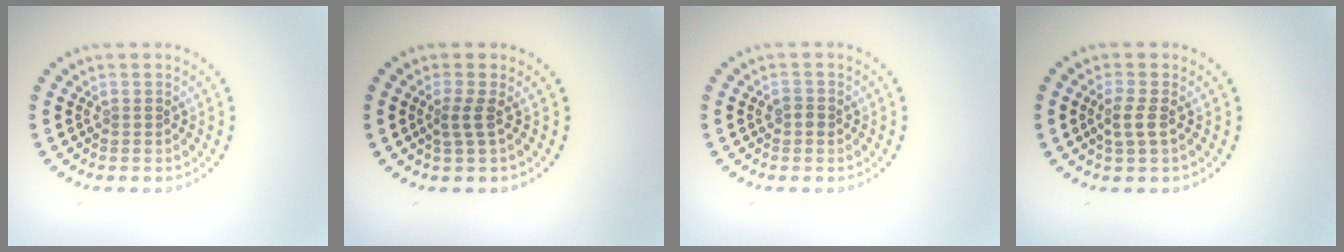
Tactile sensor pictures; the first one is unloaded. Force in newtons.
{"total": 1.6, "press": 1.0, "slide": 1.2}
{"total": 0.9, "press": 0.9, "slide": 0.3}
{"total": 1.7, "press": 1.5, "slide": 0.8}